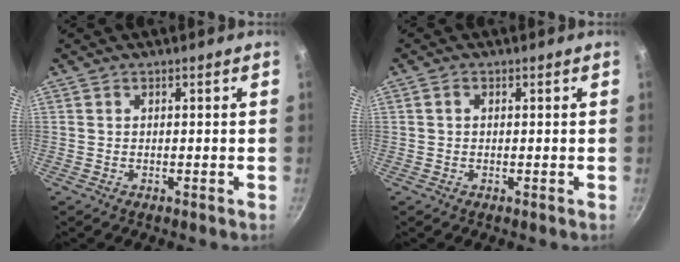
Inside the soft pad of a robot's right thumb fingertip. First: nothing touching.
{"total": 0.9, "force": [0.3, 0.7, 0.4], "torque": [-0.008, 0.005, 0.004]}